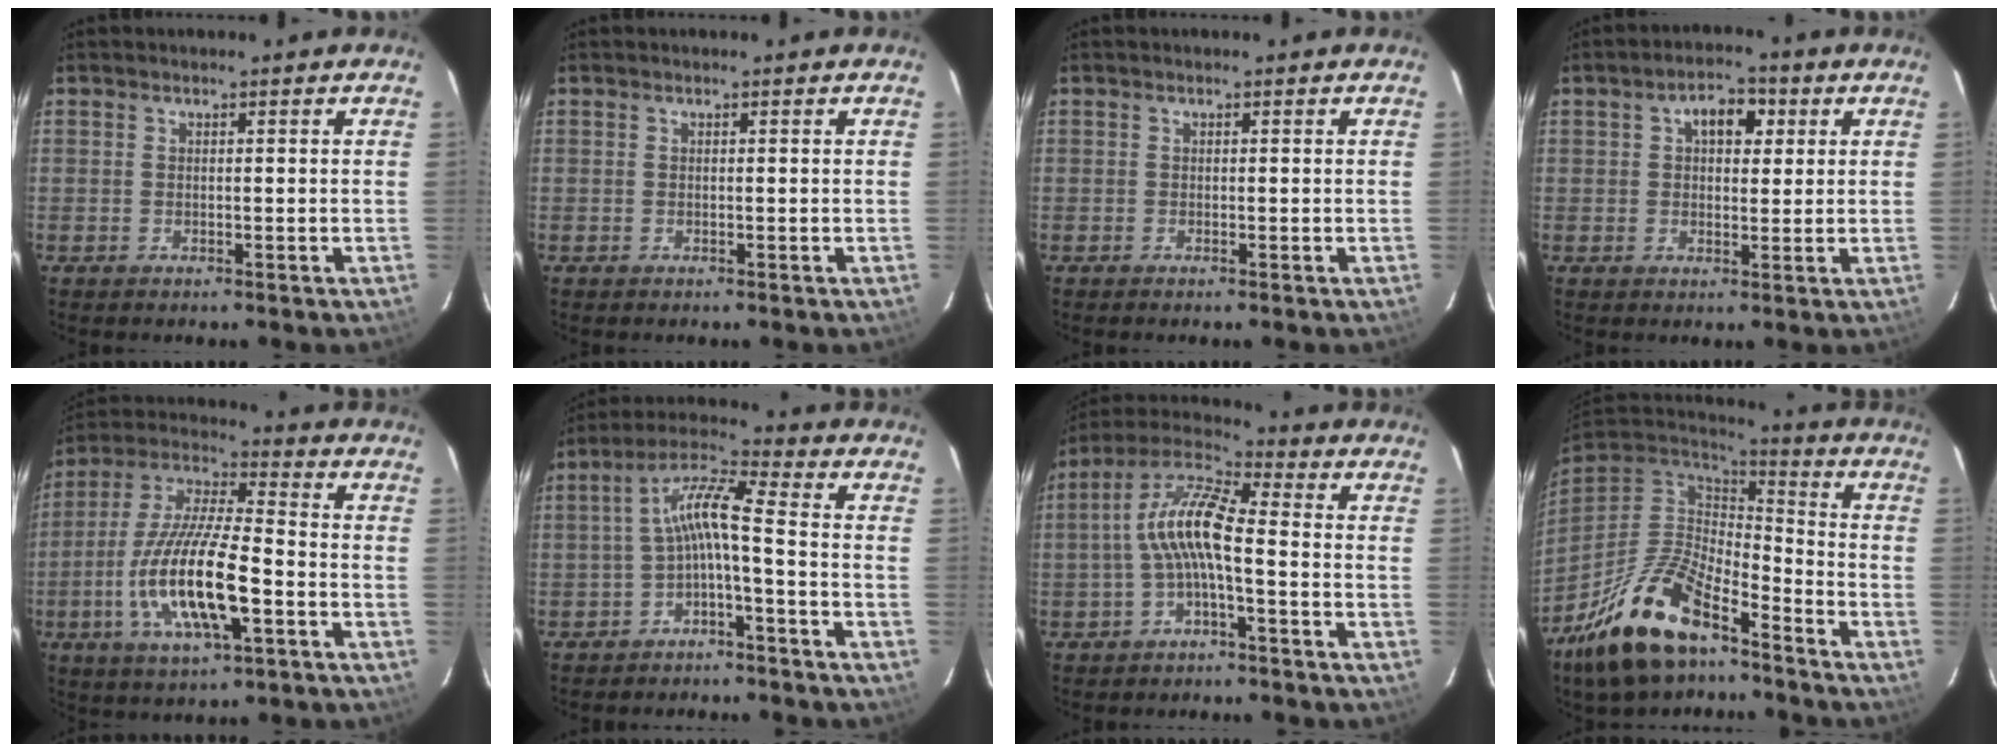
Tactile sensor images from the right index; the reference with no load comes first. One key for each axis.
{"total": 0.0}
{"total": 0.0}
{"total": 5.7, "fx": 1.9, "fy": 3.7, "fz": 4.0, "tx": -0.061, "ty": 0.021, "tz": 0.031}
{"total": 17.0, "fx": -5.3, "fy": 4.5, "fz": 15.5, "tx": -0.314, "ty": -0.015, "tz": -0.101}
{"total": 7.2, "fx": -2.3, "fy": 0.6, "fz": 6.8, "tx": -0.157, "ty": 0.021, "tz": -0.042}
{"total": 9.5, "fx": -1.8, "fy": 2.3, "fz": 9.0, "tx": -0.195, "ty": 0.019, "tz": -0.036}
{"total": 19.7, "fx": -13.4, "fy": 7.2, "fz": 12.4, "tx": -0.263, "ty": -0.017, "tz": -0.250}